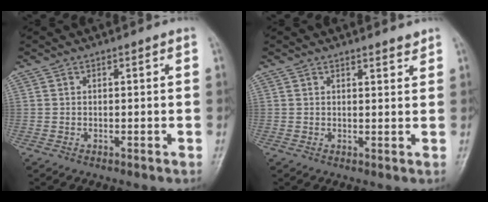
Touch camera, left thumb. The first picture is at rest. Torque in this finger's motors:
{"motor_torque": [-0.31, 0.06, -0.20, -0.07, 0.02]}